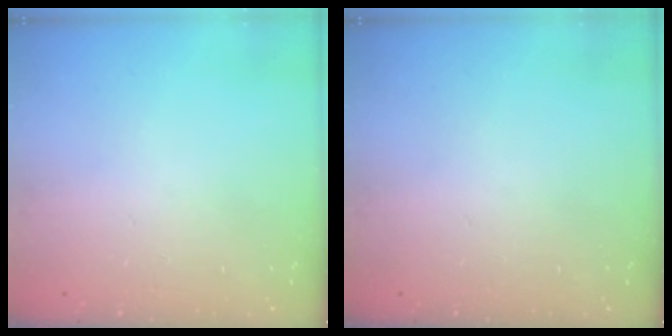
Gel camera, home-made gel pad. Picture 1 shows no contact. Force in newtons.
{"total": 0.0}